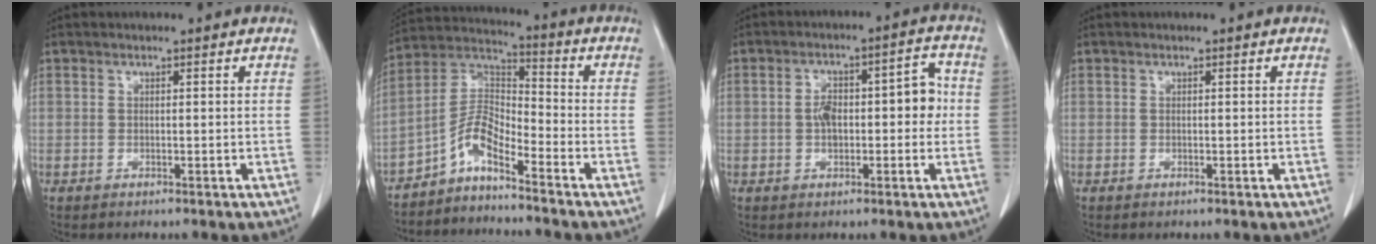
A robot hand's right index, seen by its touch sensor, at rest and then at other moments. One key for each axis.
{"total": 6.9, "fx": -5.0, "fy": 1.5, "fz": 4.4, "tx": -0.094, "ty": 0.020, "tz": -0.103}
{"total": 8.0, "fx": -0.1, "fy": 3.5, "fz": 7.2, "tx": -0.106, "ty": 0.037, "tz": -0.001}
{"total": 0.0}